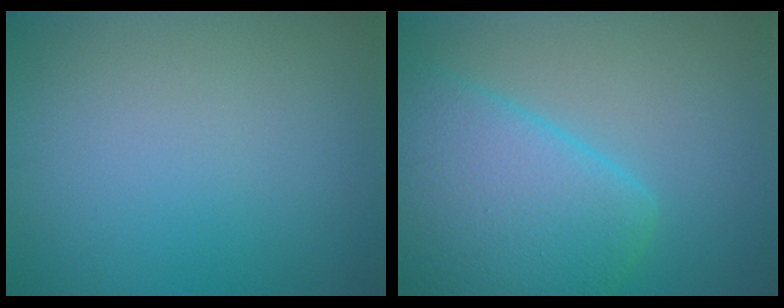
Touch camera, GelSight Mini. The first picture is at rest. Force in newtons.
{"total": 8.8, "press": 8.8, "slide": 0.4}